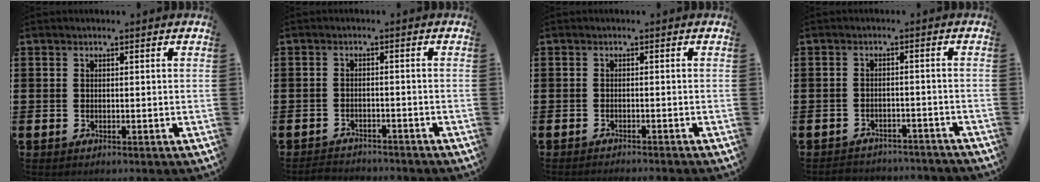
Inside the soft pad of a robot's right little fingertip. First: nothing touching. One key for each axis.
{"total": 2.0, "fx": -2.0, "fy": 0.1, "fz": -0.3, "tx": -0.002, "ty": 0.003, "tz": -0.046}
{"total": 0.9, "fx": -0.9, "fy": -0.2, "fz": -0.1, "tx": 0.002, "ty": 0.001, "tz": -0.019}
{"total": 2.3, "fx": -2.2, "fy": 0.2, "fz": -0.3, "tx": -0.003, "ty": 0.003, "tz": -0.050}